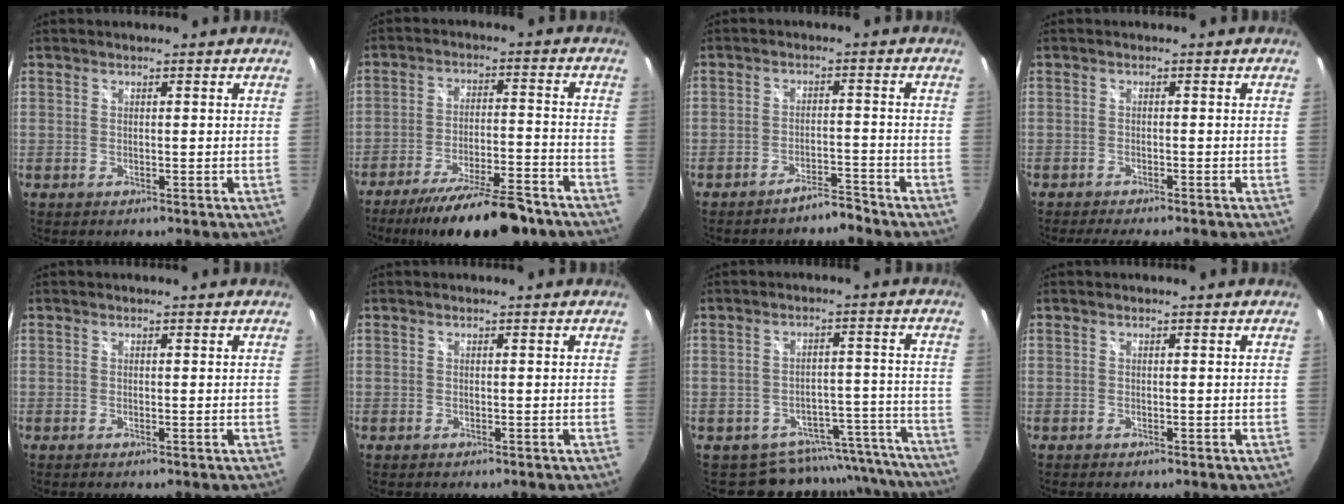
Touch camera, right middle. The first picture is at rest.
{"total": 17.2, "force": [-14.0, 3.4, 9.4], "torque": [-0.171, -0.022, -0.211]}
{"total": 3.5, "force": [-3.4, 0.2, 0.8], "torque": [-0.022, 0.001, -0.051]}
{"total": 5.5, "force": [-4.8, 0.9, 2.6], "torque": [-0.056, -0.017, -0.073]}
{"total": 0.0}
{"total": 0.0}
{"total": 14.2, "force": [-13.0, 5.6, 1.0], "torque": [0.000, 0.052, -0.155]}
{"total": 0.0}